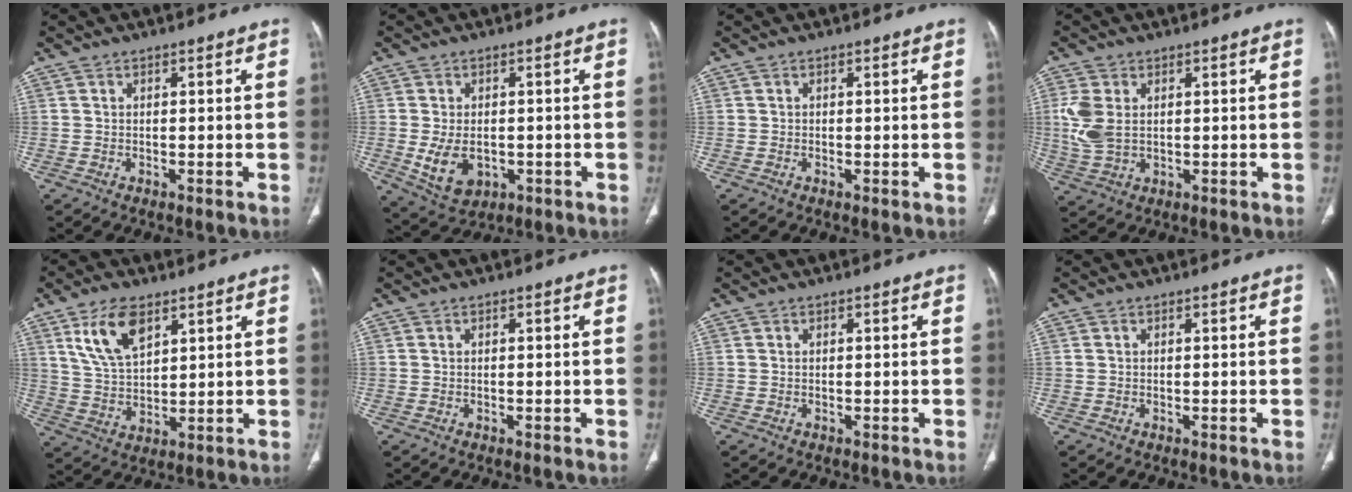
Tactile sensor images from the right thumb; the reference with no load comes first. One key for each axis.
{"total": 7.5, "fx": -1.3, "fy": 5.1, "fz": 5.3, "tx": -0.085, "ty": -0.003, "tz": -0.005}
{"total": 0.0}
{"total": 6.8, "fx": 1.1, "fy": 4.4, "fz": 5.0, "tx": -0.123, "ty": 0.001, "tz": 0.030}
{"total": 10.1, "fx": 5.4, "fy": 5.1, "fz": 6.9, "tx": -0.120, "ty": -0.021, "tz": 0.113}
{"total": 0.0}
{"total": 0.0}
{"total": 0.0}